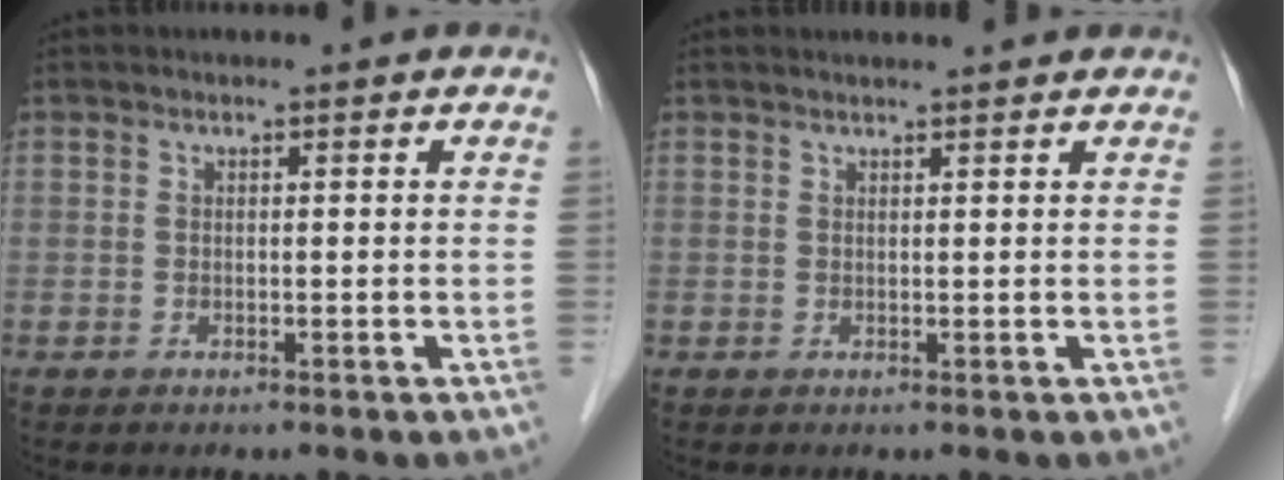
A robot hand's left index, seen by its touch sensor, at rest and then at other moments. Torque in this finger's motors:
{"motor_torque": [0.19, -0.28, -0.01, 0.00]}